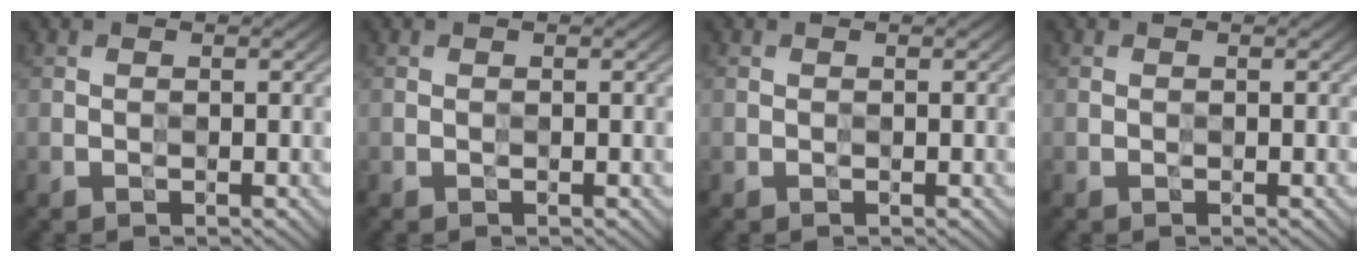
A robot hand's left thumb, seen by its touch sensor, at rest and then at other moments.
{"total": 0.0}
{"total": 0.0}
{"total": 0.0}